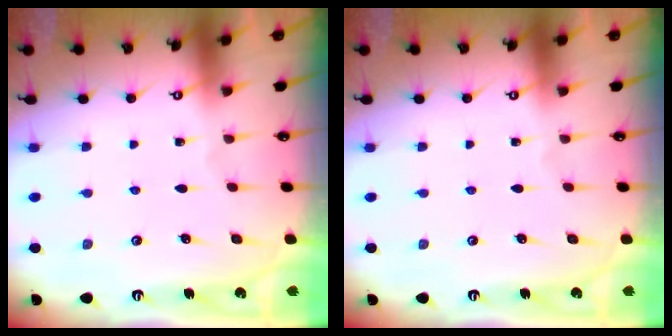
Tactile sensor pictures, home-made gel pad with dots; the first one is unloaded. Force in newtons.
{"total": 0.0}